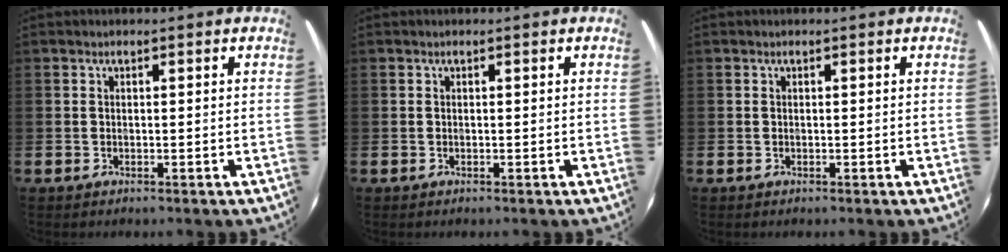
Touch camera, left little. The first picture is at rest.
{"total": 0.0}
{"total": 0.0}